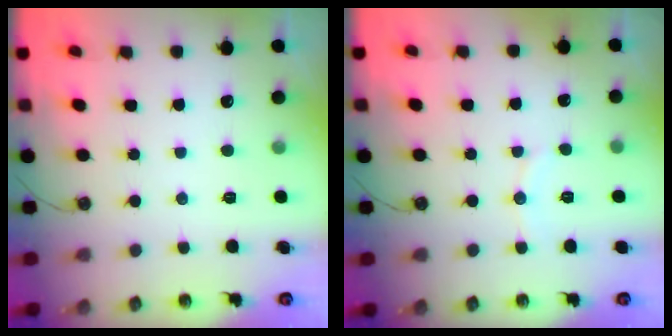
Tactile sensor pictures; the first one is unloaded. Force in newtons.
{"total": 4.3, "press": 4.3, "slide": 0.4}